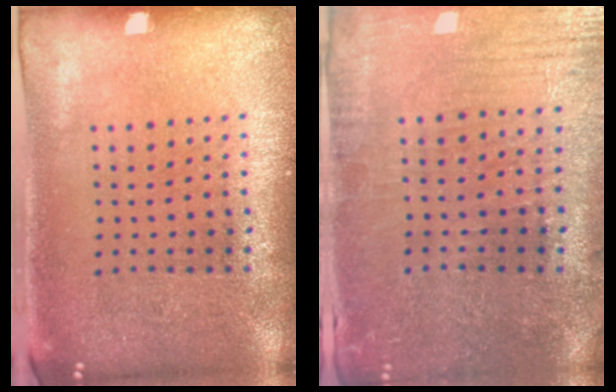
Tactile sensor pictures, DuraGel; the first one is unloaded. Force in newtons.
{"total": 0.6, "press": 0.5, "slide": 0.3}